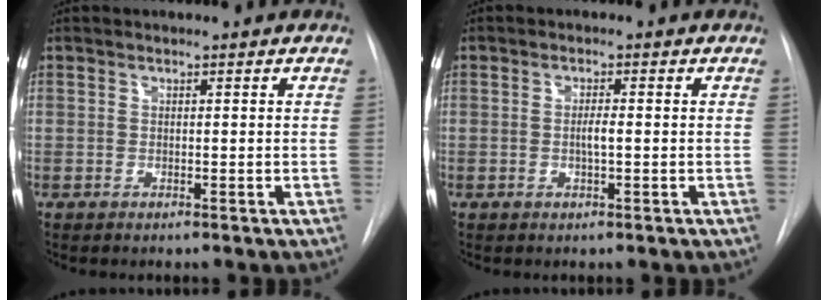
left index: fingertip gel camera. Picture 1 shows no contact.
{"total": 1.7, "force": [-0.3, 0.1, 1.7], "torque": [-0.030, 0.000, -0.005]}